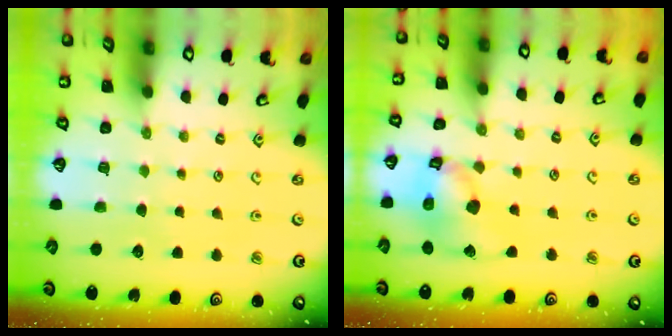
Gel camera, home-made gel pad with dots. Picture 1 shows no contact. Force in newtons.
{"total": 14.4, "press": 14.2, "slide": 2.2}